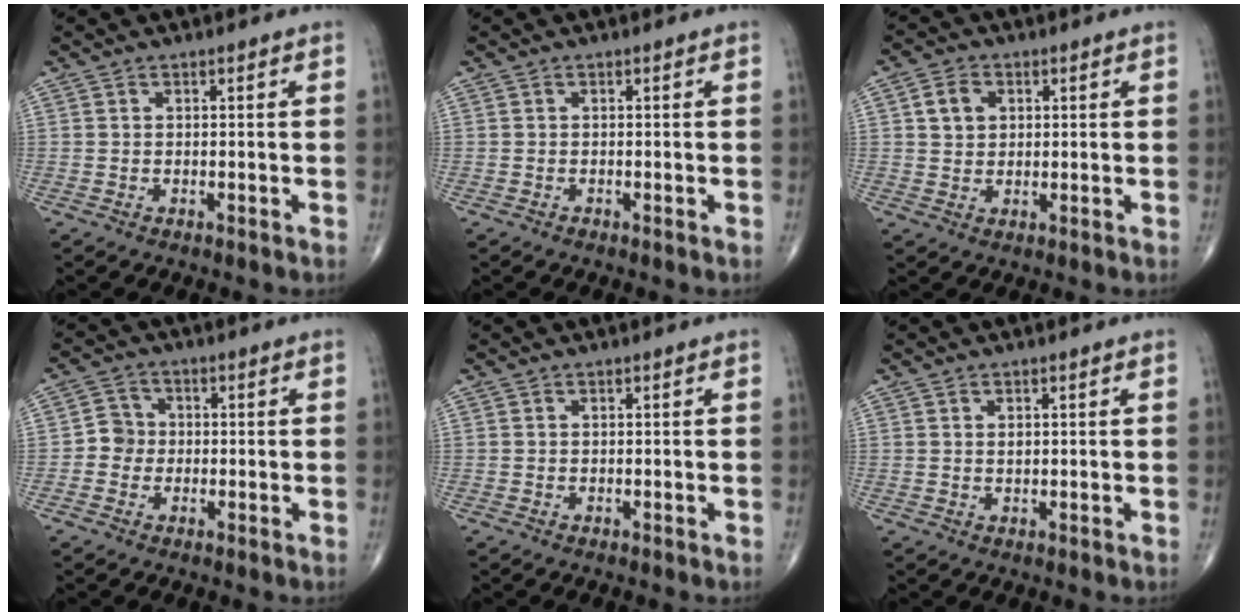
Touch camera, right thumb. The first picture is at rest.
{"total": 0.0}
{"total": 4.5, "force": [1.2, 3.6, 2.4], "torque": [-0.028, 0.000, 0.020]}
{"total": 3.9, "force": [-0.7, 3.7, 1.1], "torque": [0.005, 0.011, -0.023]}
{"total": 0.0}
{"total": 0.9, "force": [0.4, 0.6, 0.7], "torque": [-0.010, -0.002, 0.008]}